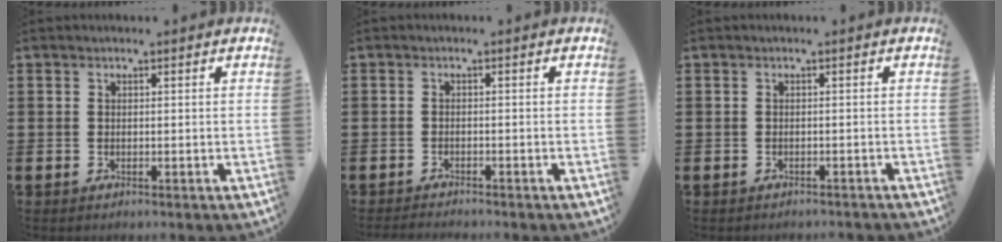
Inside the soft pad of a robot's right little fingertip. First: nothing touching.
{"total": 0.5, "force": [-0.5, -0.1, -0.1], "torque": [0.000, 0.001, -0.010]}
{"total": 0.5, "force": [-0.5, 0.0, 0.0], "torque": [-0.001, -0.002, -0.011]}